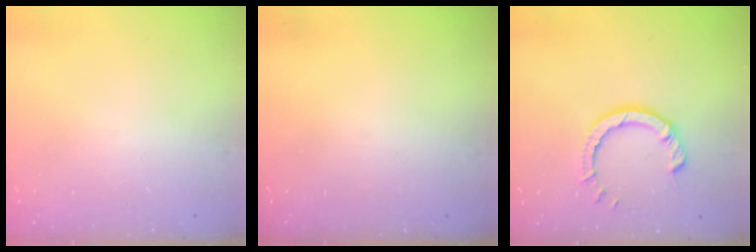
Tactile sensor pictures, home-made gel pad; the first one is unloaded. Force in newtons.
{"total": 0.0}
{"total": 6.3, "press": 6.3, "slide": 0.6}